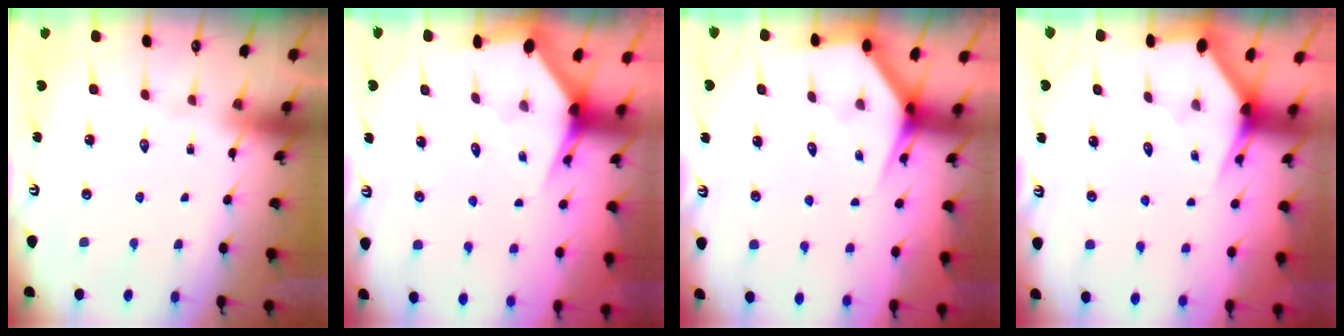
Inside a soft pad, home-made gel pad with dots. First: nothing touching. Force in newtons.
{"total": 3.4, "press": 3.3, "slide": 0.3}
{"total": 3.5, "press": 3.5, "slide": 0.3}
{"total": 2.7, "press": 2.7, "slide": 0.1}